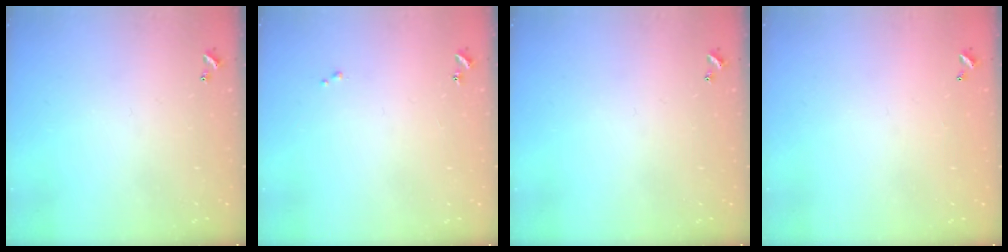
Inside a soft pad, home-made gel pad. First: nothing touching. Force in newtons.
{"total": 0.0}
{"total": 0.0}
{"total": 2.8, "press": 2.8, "slide": 0.1}